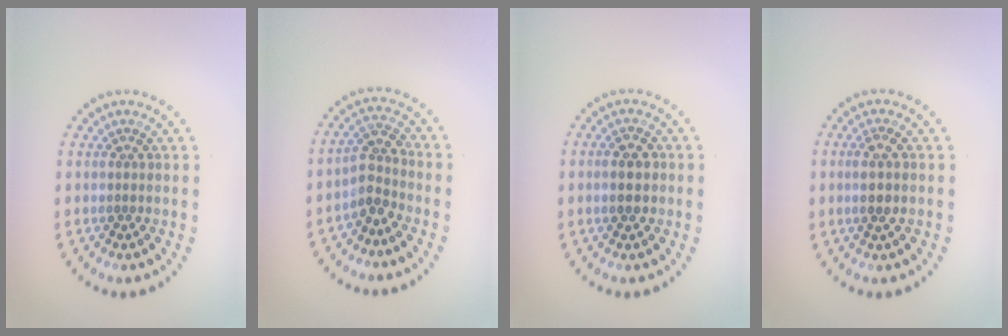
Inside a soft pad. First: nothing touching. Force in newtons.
{"total": 2.6, "press": 2.0, "slide": 1.6}
{"total": 2.4, "press": 2.4, "slide": 0.0}
{"total": 2.0, "press": 1.8, "slide": 0.8}